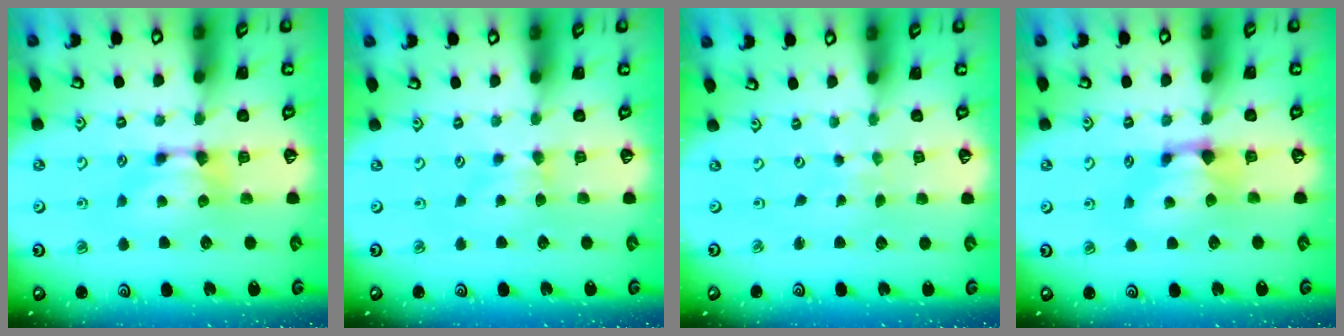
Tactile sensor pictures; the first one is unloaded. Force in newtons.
{"total": 2.4, "press": 2.3, "slide": 0.5}
{"total": 5.6, "press": 5.6, "slide": 0.2}
{"total": 0.9, "press": 0.2, "slide": 0.9}